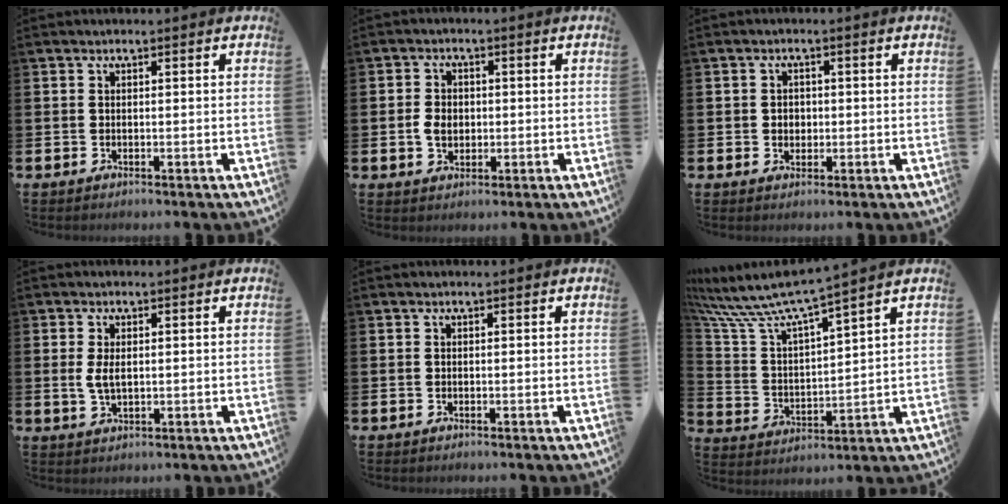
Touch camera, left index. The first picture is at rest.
{"total": 3.4, "force": [-0.2, 2.6, 2.1], "torque": [-0.023, 0.002, -0.011]}
{"total": 1.9, "force": [0.2, 1.7, 0.7], "torque": [0.005, 0.001, -0.004]}
{"total": 2.8, "force": [0.5, 1.4, 2.3], "torque": [-0.034, 0.000, 0.004]}
{"total": 0.0}
{"total": 7.6, "force": [6.9, 0.5, 3.1], "torque": [-0.095, -0.048, 0.111]}